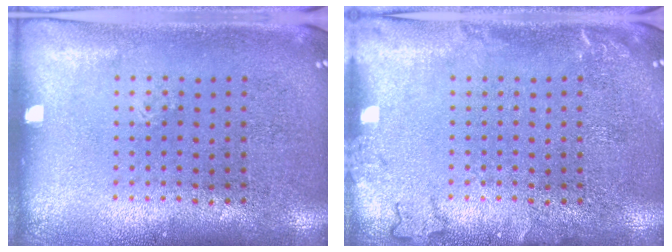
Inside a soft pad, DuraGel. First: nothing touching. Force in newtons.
{"total": 1.6, "press": 1.6, "slide": 0.3}